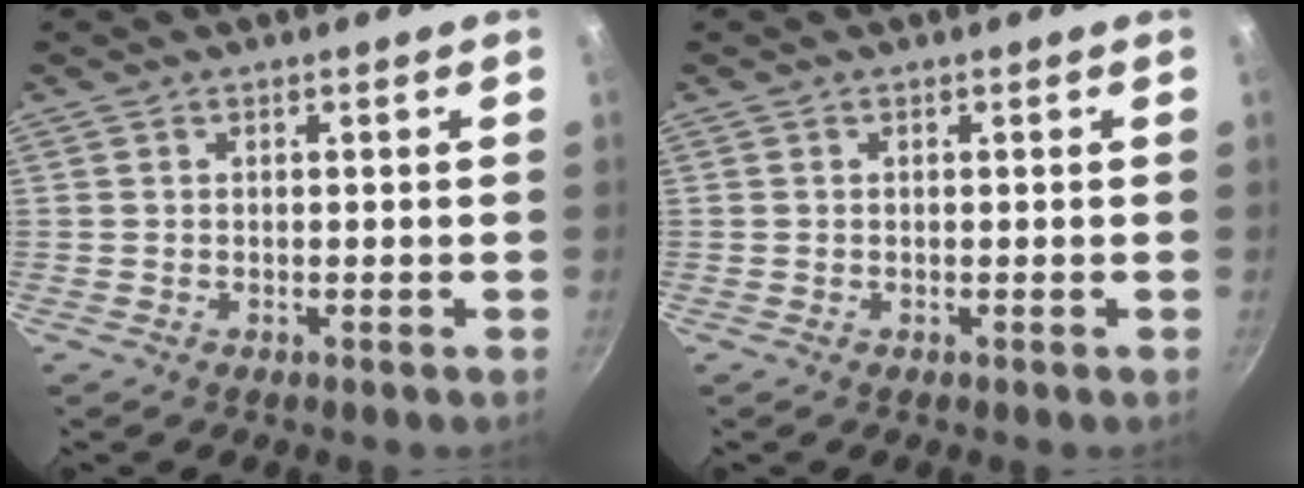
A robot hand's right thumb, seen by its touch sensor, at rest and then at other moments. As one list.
[{"total": 0.0}]